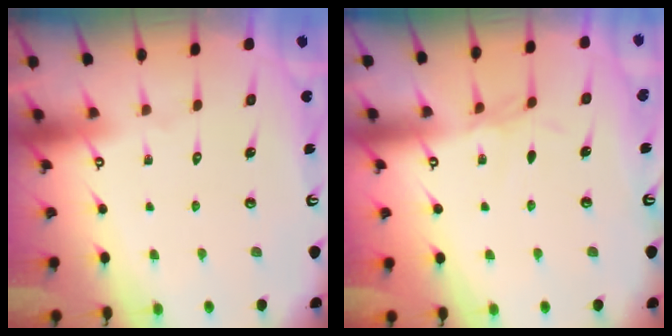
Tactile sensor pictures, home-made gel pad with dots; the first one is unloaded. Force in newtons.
{"total": 2.8, "press": 2.7, "slide": 0.5}